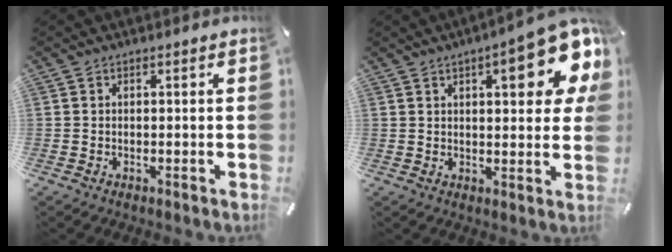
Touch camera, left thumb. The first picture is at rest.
{"total": 15.4, "force": [7.2, 5.2, 12.6], "torque": [-0.160, -0.034, 0.112]}